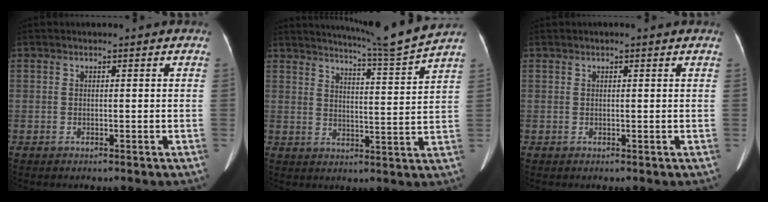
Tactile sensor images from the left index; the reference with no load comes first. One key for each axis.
{"total": 10.6, "fx": 9.8, "fy": -2.8, "fz": 2.8, "tx": -0.057, "ty": -0.044, "tz": 0.143}
{"total": 0.6, "fx": 0.6, "fy": 0.1, "fz": 0.3, "tx": -0.010, "ty": 0.009, "tz": 0.010}